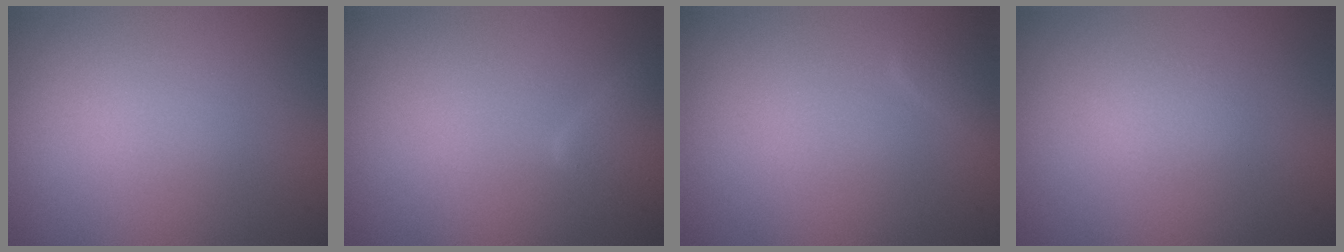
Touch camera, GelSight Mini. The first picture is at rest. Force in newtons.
{"total": 2.3, "press": 2.3, "slide": 0.1}
{"total": 0.9, "press": 0.9, "slide": 0.1}
{"total": 0.8, "press": 0.8, "slide": 0.1}